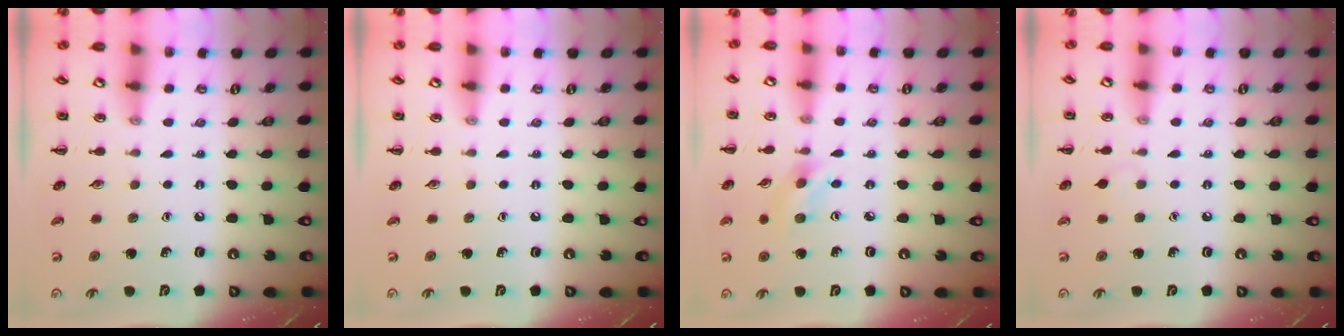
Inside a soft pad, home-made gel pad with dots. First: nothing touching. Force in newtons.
{"total": 0.0}
{"total": 2.8, "press": 2.7, "slide": 0.9}
{"total": 2.8, "press": 2.6, "slide": 1.1}